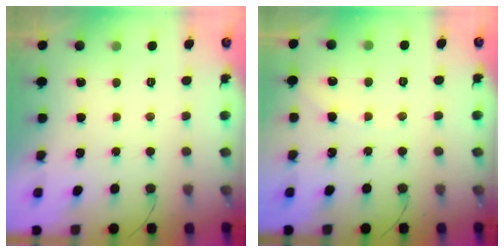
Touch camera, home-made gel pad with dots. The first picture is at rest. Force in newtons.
{"total": 4.7, "press": 4.7, "slide": 0.7}